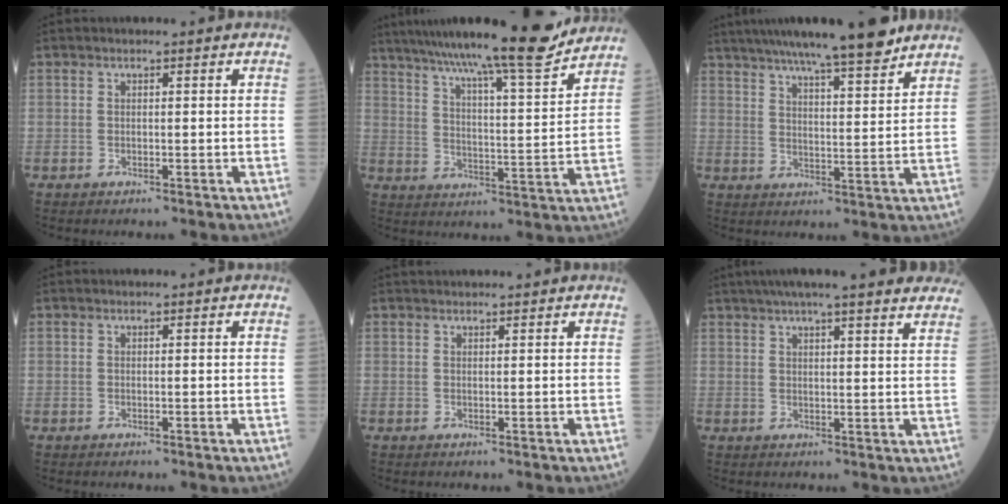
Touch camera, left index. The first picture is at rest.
{"total": 19.7, "force": [17.2, 0.2, 9.7], "torque": [-0.157, -0.013, 0.252]}
{"total": 15.0, "force": [12.7, 0.8, 8.0], "torque": [-0.125, 0.010, 0.187]}
{"total": 0.0}
{"total": 3.5, "force": [3.4, 0.2, 1.0], "torque": [-0.010, 0.029, 0.046]}
{"total": 20.8, "force": [17.9, 1.6, 10.6], "torque": [-0.158, 0.024, 0.219]}